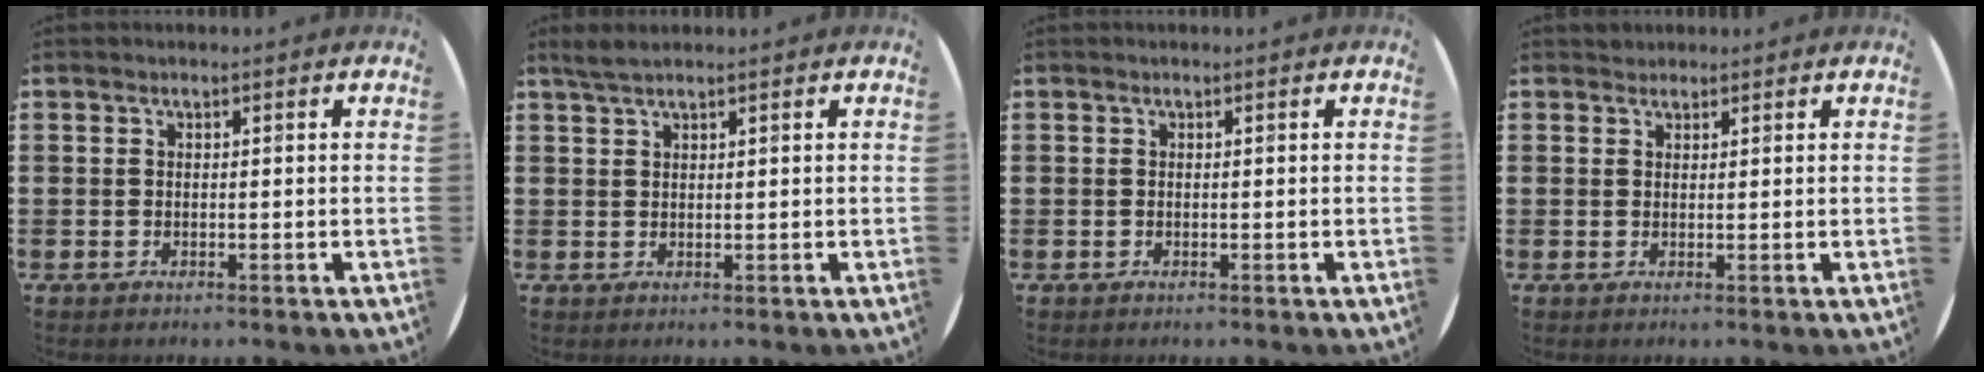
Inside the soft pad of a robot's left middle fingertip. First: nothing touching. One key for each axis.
{"total": 1.9, "fx": 1.6, "fy": 0.2, "fz": 1.0, "tx": -0.022, "ty": 0.004, "tz": 0.029}
{"total": 0.0}
{"total": 1.0, "fx": 1.0, "fy": 0.4, "fz": -0.1, "tx": 0.000, "ty": 0.002, "tz": 0.019}